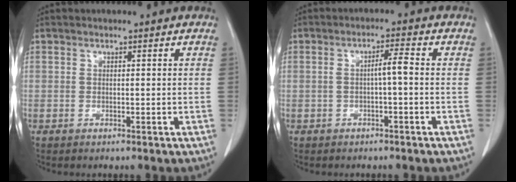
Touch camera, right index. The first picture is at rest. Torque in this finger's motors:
{"motor_torque": [0.41, -0.10, 0.13, 0.06]}